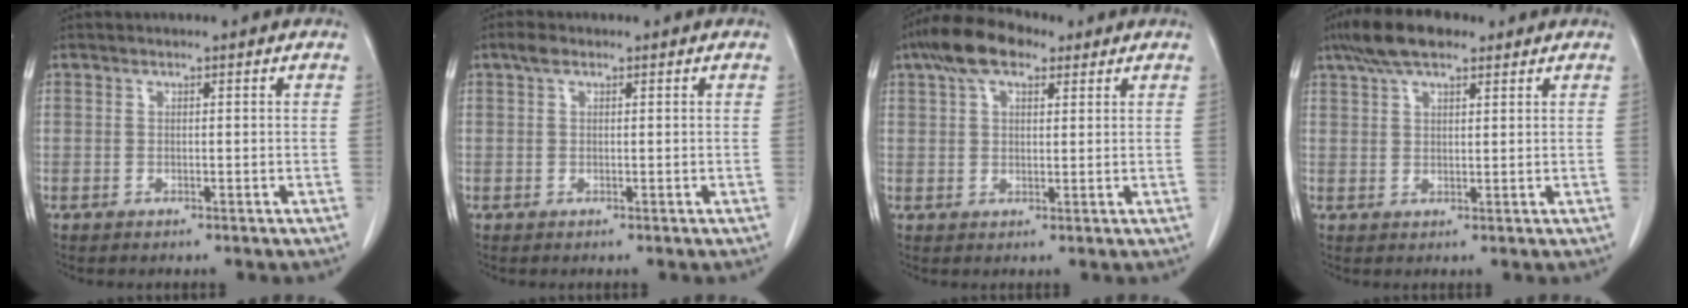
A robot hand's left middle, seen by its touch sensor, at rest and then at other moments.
{"total": 1.4, "force": [0.9, 0.6, 0.8], "torque": [-0.020, 0.014, 0.015]}
{"total": 7.9, "force": [4.8, 3.4, 5.2], "torque": [-0.103, 0.032, 0.086]}
{"total": 7.7, "force": [5.4, 2.4, 4.9], "torque": [-0.098, 0.022, 0.097]}